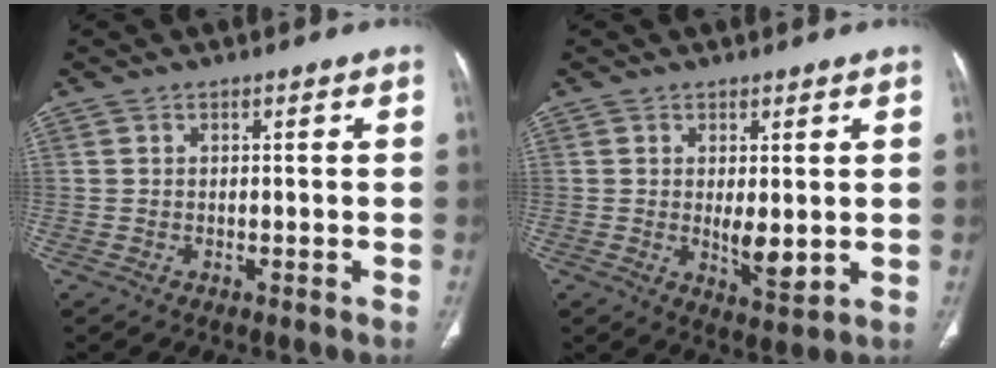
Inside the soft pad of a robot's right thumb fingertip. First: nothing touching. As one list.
[{"total": 5.1, "force": [0.1, 2.0, 4.8], "torque": [-0.071, -0.017, 0.011]}]